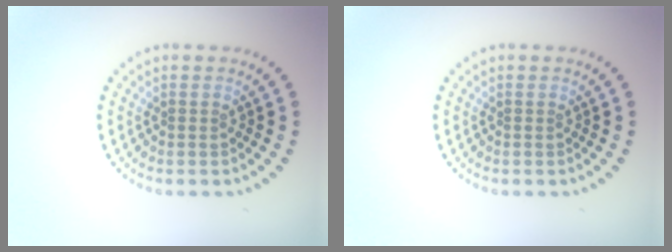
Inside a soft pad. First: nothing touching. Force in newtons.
{"total": 0.0}